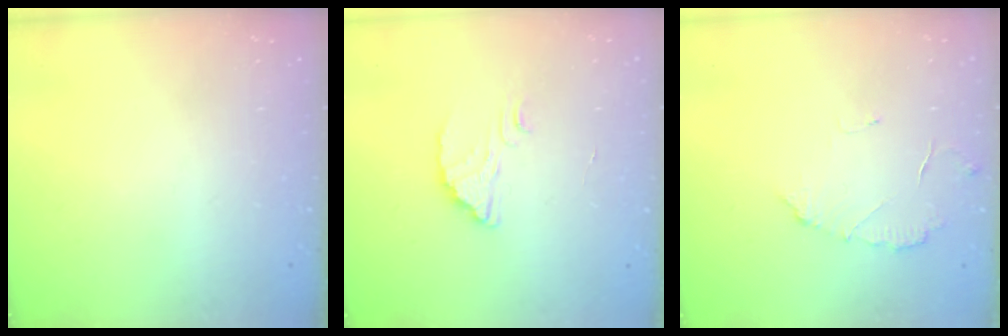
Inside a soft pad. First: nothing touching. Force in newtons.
{"total": 2.4, "press": 2.4, "slide": 0.1}
{"total": 5.4, "press": 5.4, "slide": 0.4}